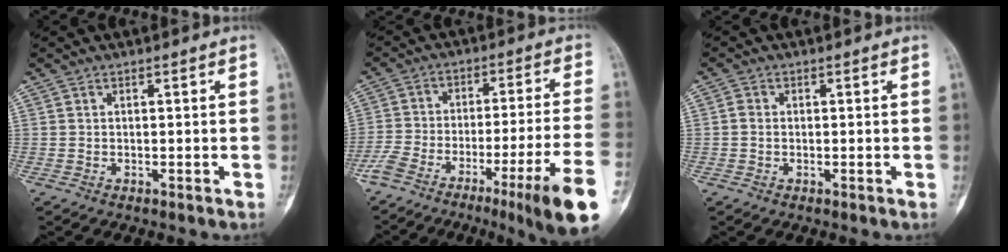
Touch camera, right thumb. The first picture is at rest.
{"total": 18.8, "force": [-10.4, 1.5, 15.6], "torque": [-0.237, 0.042, -0.167]}
{"total": 1.4, "force": [-0.1, 1.2, 0.7], "torque": [-0.010, 0.003, -0.003]}